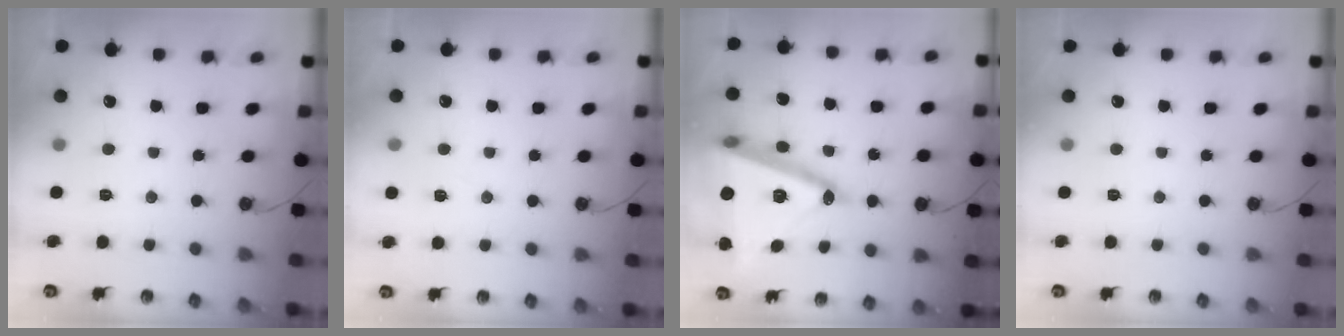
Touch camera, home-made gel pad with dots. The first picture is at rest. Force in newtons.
{"total": 3.3, "press": 2.8, "slide": 1.7}
{"total": 29.4, "press": 29.1, "slide": 4.1}
{"total": 0.0}